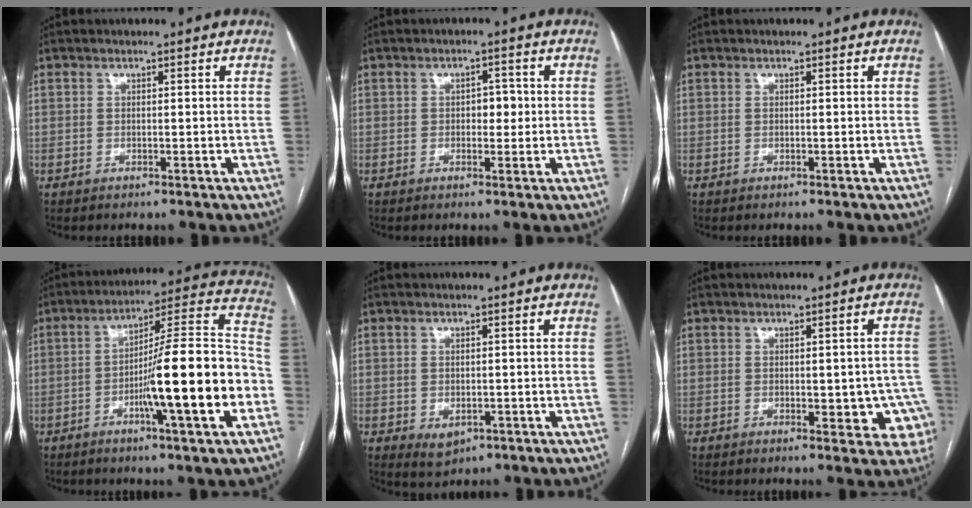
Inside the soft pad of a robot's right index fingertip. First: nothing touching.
{"total": 2.7, "force": [0.0, 1.6, 2.2], "torque": [-0.026, 0.008, 0.001]}
{"total": 0.0}
{"total": 19.3, "force": [-5.4, 0.6, 18.5], "torque": [-0.260, 0.011, -0.084]}
{"total": 3.1, "force": [-1.1, 2.2, 1.9], "torque": [-0.027, -0.003, -0.002]}
{"total": 7.1, "force": [-1.3, 3.4, 6.1], "torque": [-0.048, 0.013, -0.011]}